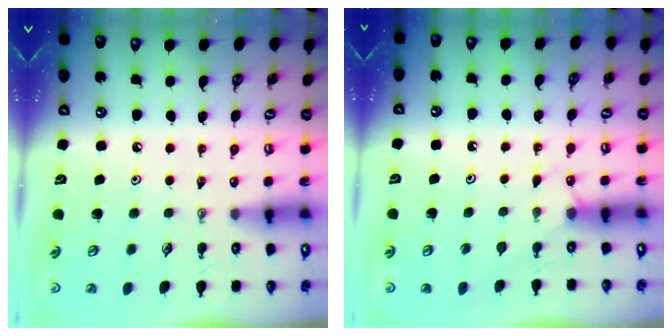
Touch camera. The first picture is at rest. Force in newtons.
{"total": 5.2, "press": 5.2, "slide": 0.6}